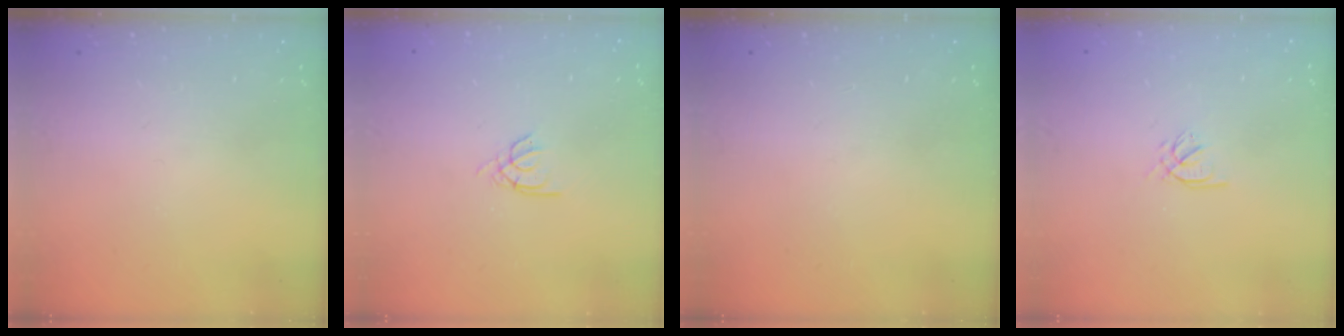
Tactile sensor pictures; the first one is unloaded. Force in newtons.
{"total": 2.1, "press": 2.1, "slide": 0.2}
{"total": 0.0}
{"total": 2.1, "press": 2.0, "slide": 0.5}